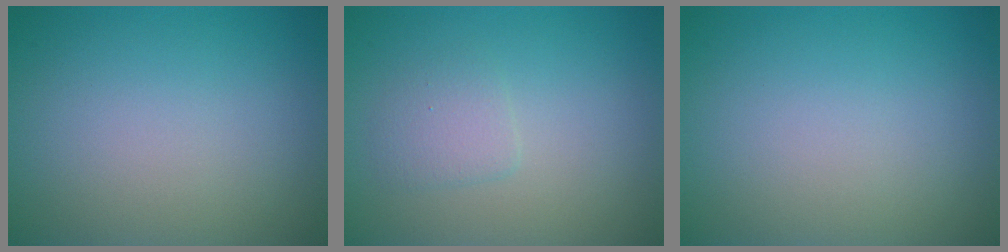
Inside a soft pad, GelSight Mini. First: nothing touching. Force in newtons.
{"total": 1.6, "press": 1.6, "slide": 0.1}
{"total": 0.0}